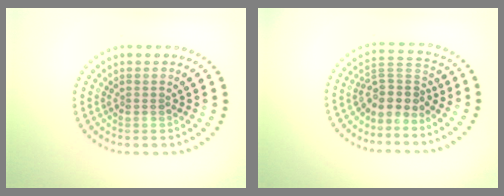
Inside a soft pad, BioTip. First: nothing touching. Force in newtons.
{"total": 3.5, "press": 2.6, "slide": 2.4}